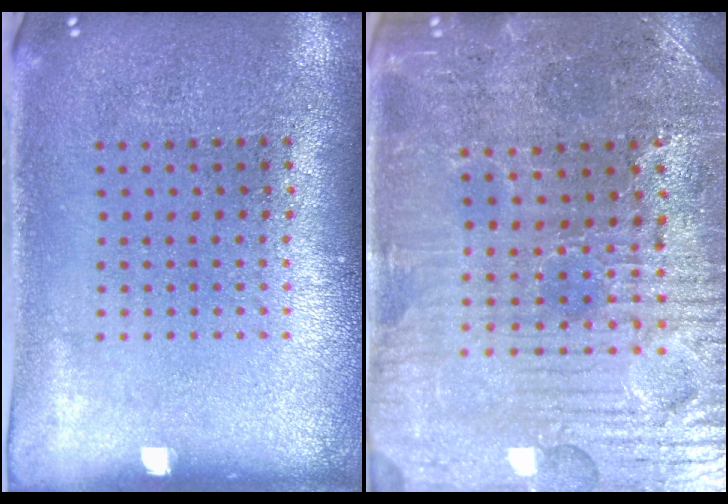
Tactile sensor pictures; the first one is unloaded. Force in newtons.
{"total": 3.8, "press": 3.7, "slide": 0.5}